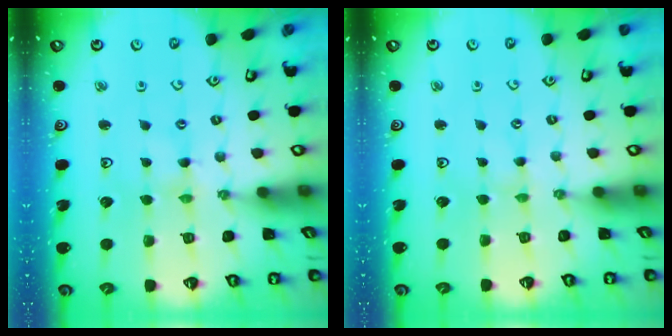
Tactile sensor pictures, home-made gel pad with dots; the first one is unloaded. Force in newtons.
{"total": 0.0}